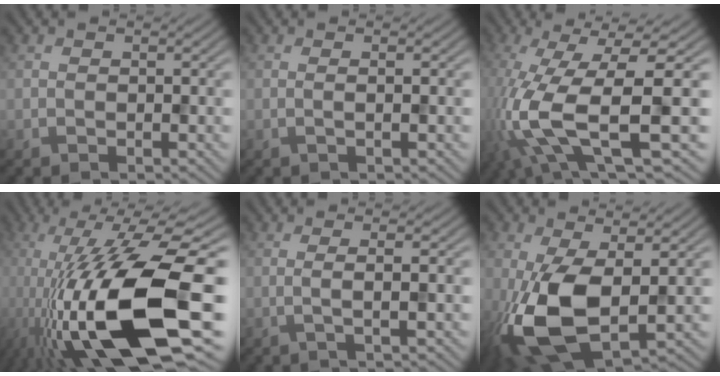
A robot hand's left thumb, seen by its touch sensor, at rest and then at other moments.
{"total": 1.0, "force": [0.1, 0.2, 0.9], "torque": [-0.015, 0.005, -0.005]}
{"total": 14.1, "force": [-3.3, 4.2, 13.0], "torque": [-0.282, -0.022, -0.040]}
{"total": 19.8, "force": [-7.2, 6.6, 17.2], "torque": [-0.317, -0.004, -0.123]}
{"total": 2.3, "force": [0.1, 0.4, 2.2], "torque": [-0.034, 0.004, -0.008]}
{"total": 12.0, "force": [-1.7, 5.8, 10.3], "torque": [-0.243, -0.016, -0.030]}